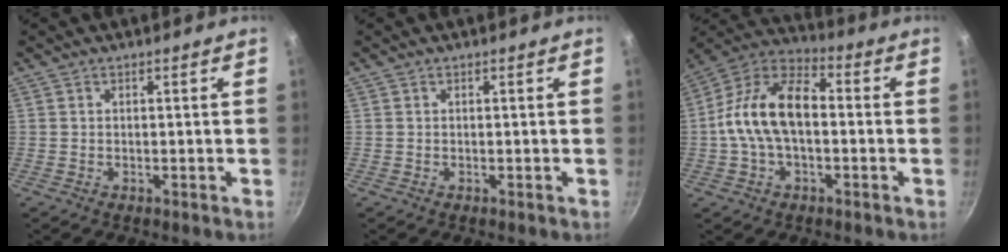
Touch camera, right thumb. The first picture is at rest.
{"total": 0.0}
{"total": 15.2, "force": [-0.4, 8.8, 12.4], "torque": [-0.232, 0.042, -0.016]}